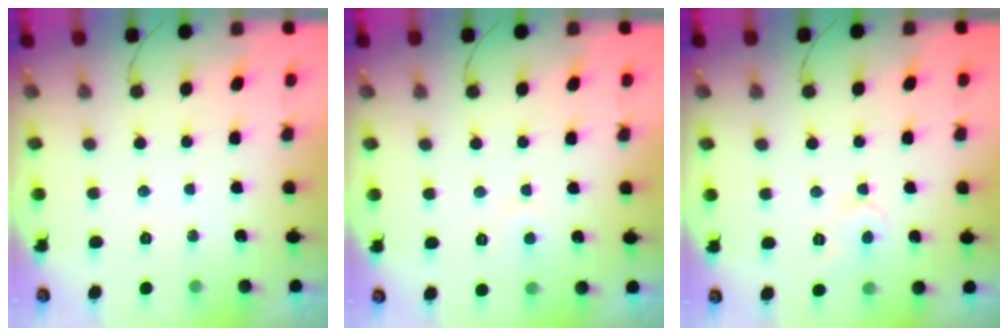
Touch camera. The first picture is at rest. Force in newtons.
{"total": 3.1, "press": 3.1, "slide": 0.3}
{"total": 3.6, "press": 3.6, "slide": 0.3}